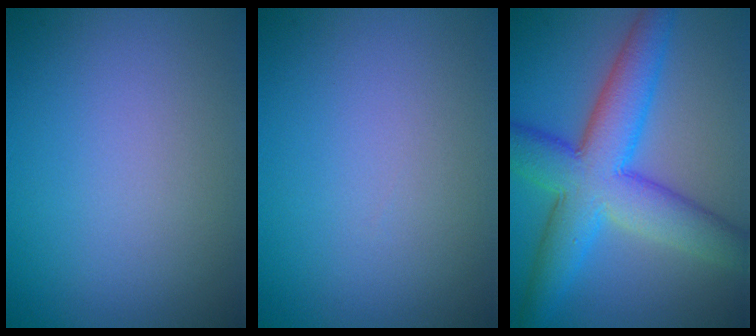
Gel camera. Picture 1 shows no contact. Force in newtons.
{"total": 0.0}
{"total": 9.4, "press": 9.4, "slide": 0.3}